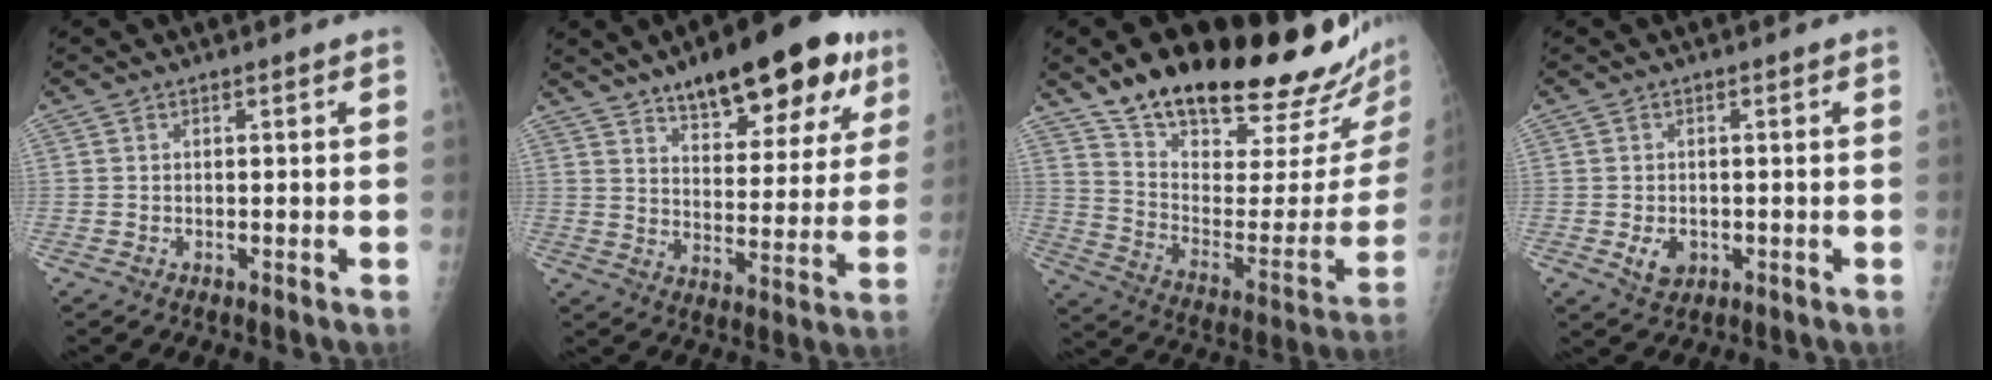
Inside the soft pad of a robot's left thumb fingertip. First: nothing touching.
{"total": 21.7, "force": [13.5, 8.5, 14.7], "torque": [-0.163, -0.035, 0.196]}
{"total": 32.1, "force": [25.1, 9.3, 17.8], "torque": [-0.242, -0.113, 0.367]}
{"total": 3.7, "force": [-0.8, 2.8, 2.2], "torque": [-0.024, 0.000, -0.004]}